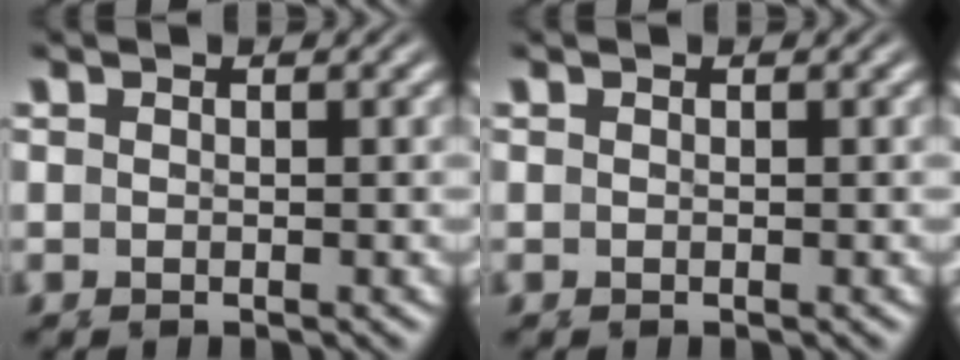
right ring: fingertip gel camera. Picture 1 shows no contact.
{"total": 0.0}